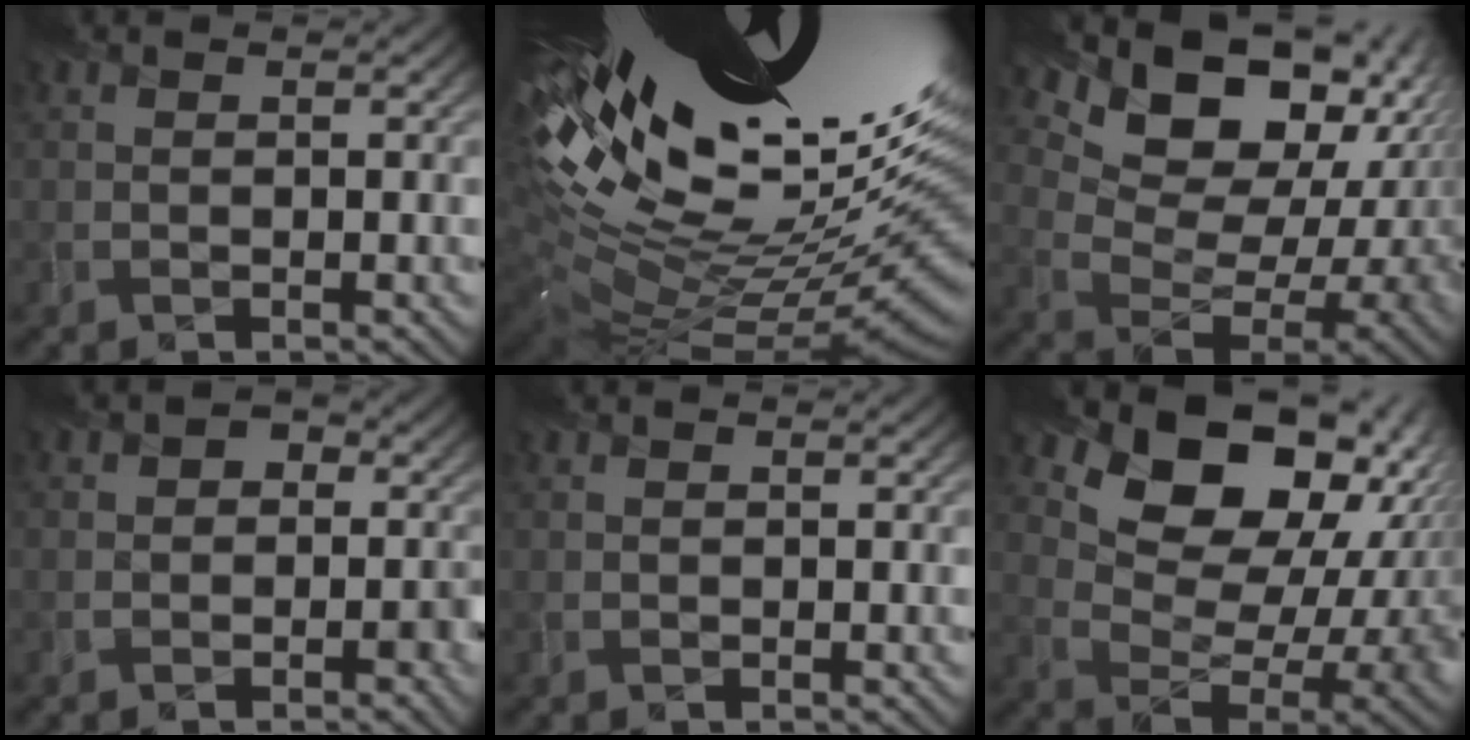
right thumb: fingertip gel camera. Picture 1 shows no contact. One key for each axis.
{"total": 21.3, "fx": 7.9, "fy": 7.5, "fz": 18.3, "tx": -0.301, "ty": 0.007, "tz": 0.157}
{"total": 17.2, "fx": 9.6, "fy": 10.0, "fz": 10.2, "tx": -0.202, "ty": 0.023, "tz": 0.161}
{"total": 2.7, "fx": -1.3, "fy": 2.1, "fz": 1.0, "tx": -0.002, "ty": -0.002, "tz": -0.026}
{"total": 0.0}
{"total": 17.8, "fx": 10.0, "fy": 10.8, "fz": 10.1, "tx": -0.160, "ty": 0.022, "tz": 0.170}